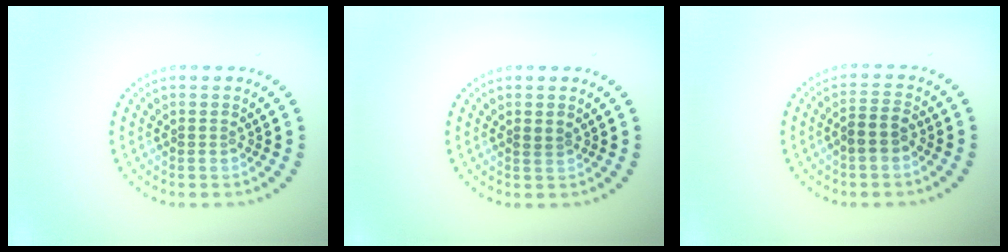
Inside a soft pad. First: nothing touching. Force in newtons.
{"total": 0.7, "press": 0.6, "slide": 0.3}
{"total": 2.2, "press": 2.0, "slide": 0.9}